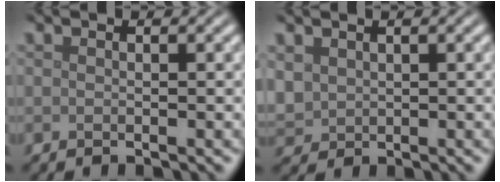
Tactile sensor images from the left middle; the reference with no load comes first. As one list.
[{"total": 2.1, "force": [1.0, 1.6, 0.8], "torque": [-0.026, -0.001, 0.025]}]